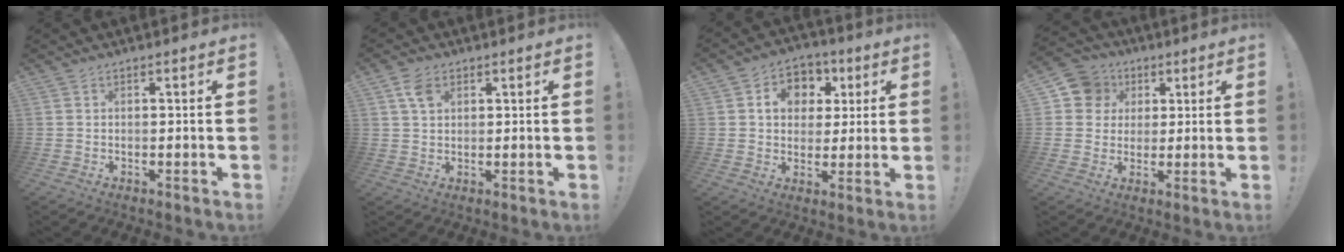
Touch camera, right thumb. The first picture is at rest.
{"total": 4.9, "force": [2.3, 3.1, 3.0], "torque": [-0.048, -0.004, 0.044]}
{"total": 10.2, "force": [3.2, 8.6, 4.5], "torque": [-0.063, -0.009, 0.062]}
{"total": 9.9, "force": [3.1, 9.1, 2.5], "torque": [-0.036, -0.006, 0.065]}